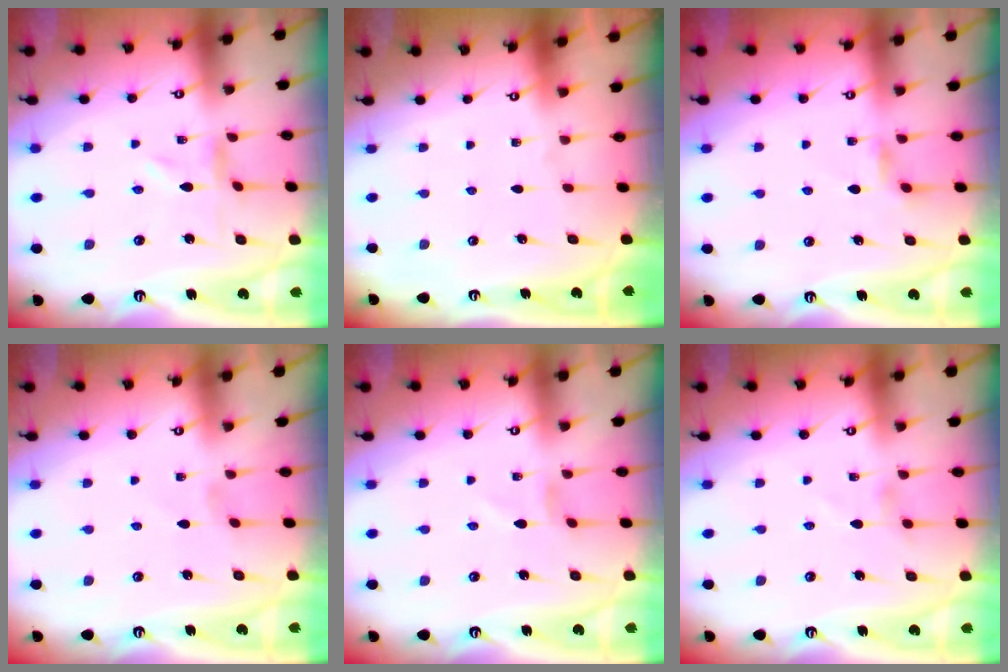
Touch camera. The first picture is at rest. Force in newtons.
{"total": 0.0}
{"total": 2.3, "press": 2.3, "slide": 0.4}
{"total": 0.0}
{"total": 1.1, "press": 1.0, "slide": 0.3}
{"total": 1.9, "press": 1.9, "slide": 0.3}